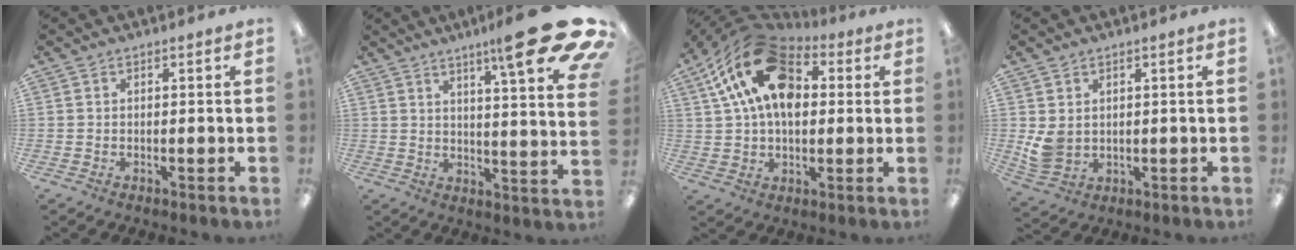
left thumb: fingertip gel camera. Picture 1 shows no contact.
{"total": 17.8, "force": [11.0, 2.5, 13.8], "torque": [-0.194, -0.074, 0.163]}
{"total": 20.7, "force": [7.1, 13.1, 14.3], "torque": [-0.288, -0.013, 0.123]}
{"total": 5.5, "force": [1.4, 4.6, 2.6], "torque": [-0.058, -0.003, 0.030]}